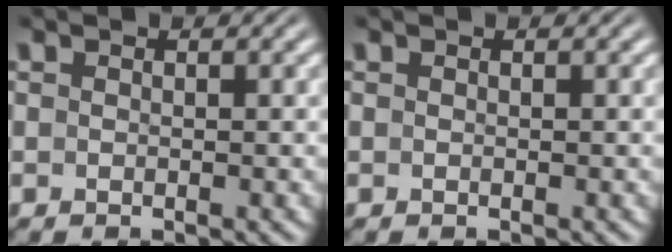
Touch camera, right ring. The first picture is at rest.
{"total": 0.0}